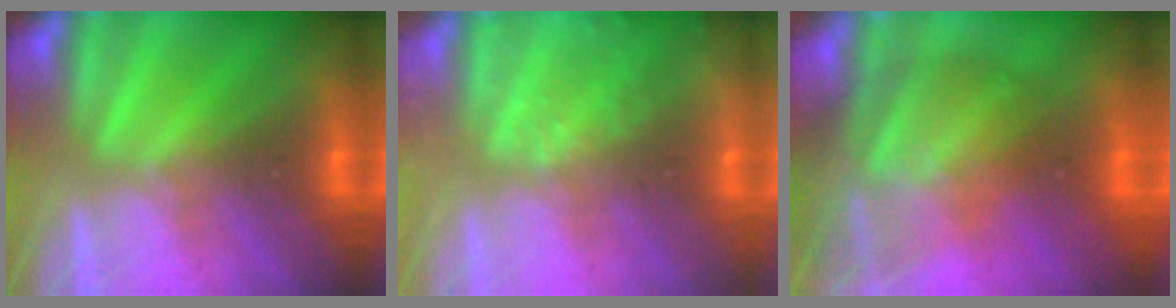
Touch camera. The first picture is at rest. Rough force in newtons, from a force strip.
{"total": 2.4}
{"total": 7.2}